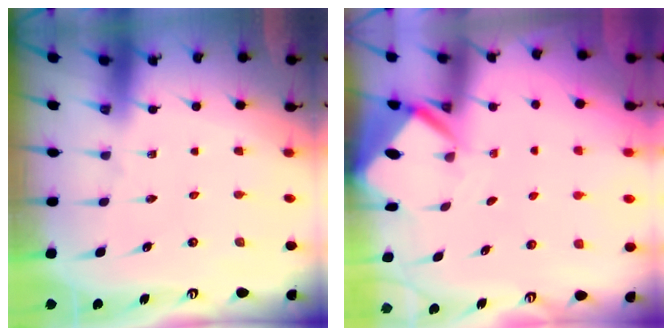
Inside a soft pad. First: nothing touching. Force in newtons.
{"total": 3.8, "press": 3.8, "slide": 0.2}